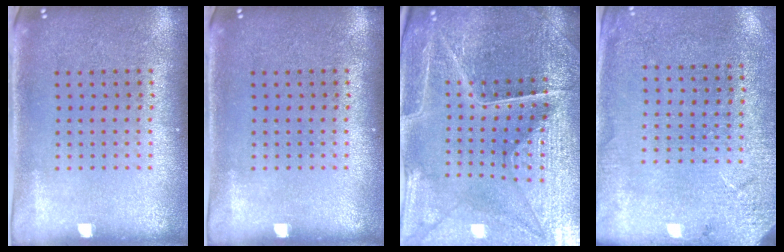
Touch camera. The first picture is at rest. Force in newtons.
{"total": 0.0}
{"total": 4.5, "press": 4.3, "slide": 1.1}
{"total": 2.6, "press": 2.5, "slide": 0.7}